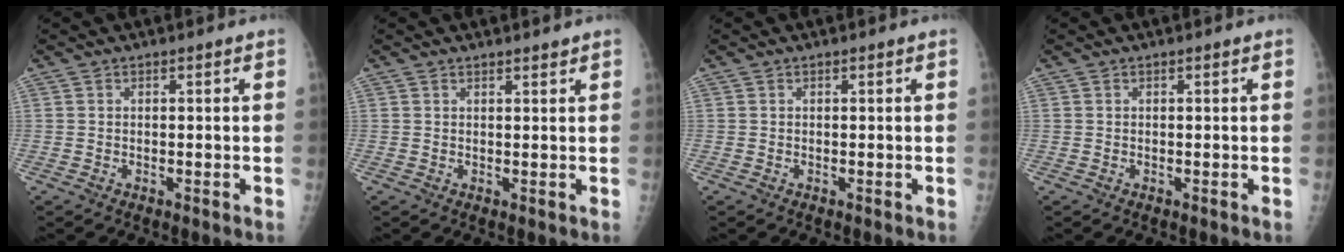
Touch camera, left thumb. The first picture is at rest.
{"total": 1.1, "force": [1.0, 0.2, 0.3], "torque": [-0.002, -0.008, 0.016]}
{"total": 0.0}
{"total": 0.0}